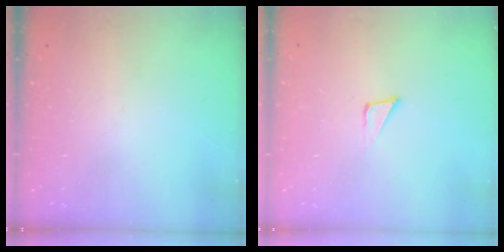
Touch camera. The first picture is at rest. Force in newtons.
{"total": 3.6, "press": 3.5, "slide": 0.9}